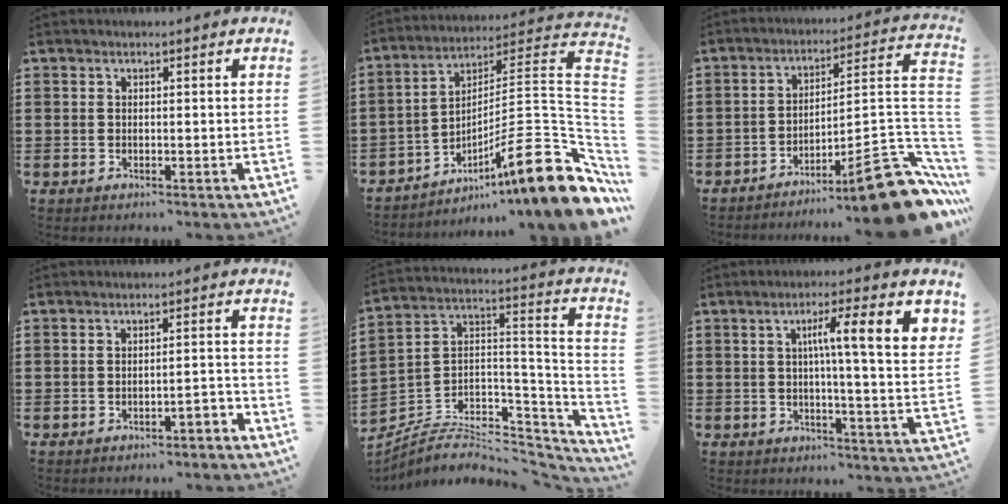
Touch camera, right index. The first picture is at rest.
{"total": 15.3, "force": [-7.6, 2.2, 13.1], "torque": [-0.184, -0.002, -0.132]}
{"total": 13.7, "force": [-9.5, 2.5, 9.5], "torque": [-0.112, 0.032, -0.161]}
{"total": 2.2, "force": [-1.9, 0.2, 1.0], "torque": [-0.021, 0.003, -0.038]}
{"total": 5.4, "force": [-3.5, 3.1, 2.8], "torque": [-0.061, -0.007, -0.069]}
{"total": 10.2, "force": [3.2, 1.0, 9.6], "torque": [-0.170, 0.003, 0.044]}